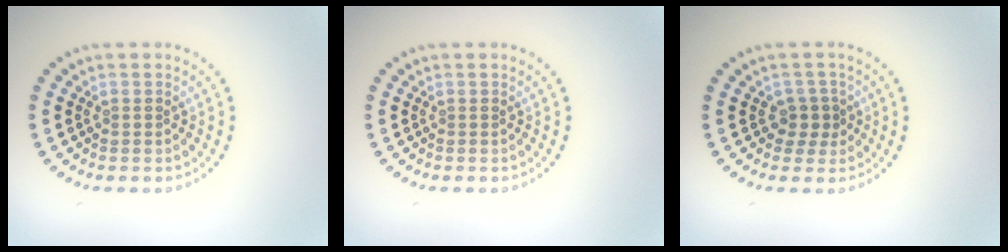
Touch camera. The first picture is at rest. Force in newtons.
{"total": 0.0}
{"total": 1.8, "press": 1.5, "slide": 1.0}